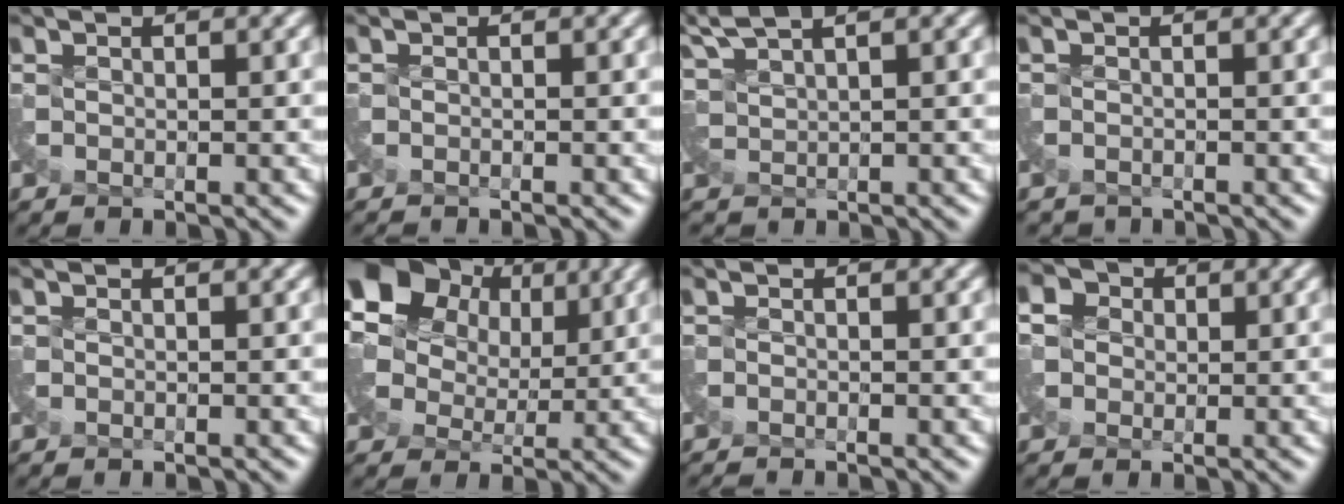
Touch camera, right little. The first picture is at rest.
{"total": 0.8, "force": [-0.7, -0.3, -0.2], "torque": [0.001, -0.013, -0.019]}
{"total": 3.4, "force": [3.3, -0.2, 0.8], "torque": [-0.030, 0.016, 0.071]}
{"total": 1.0, "force": [-0.9, 0.4, -0.2], "torque": [0.003, -0.012, -0.023]}
{"total": 0.0}
{"total": 11.7, "force": [5.6, 7.9, 6.5], "torque": [-0.127, 0.040, 0.084]}
{"total": 1.1, "force": [-1.0, -0.4, -0.2], "torque": [-0.001, -0.016, -0.025]}
{"total": 2.5, "force": [0.2, 2.3, 0.7], "torque": [-0.007, 0.019, -0.002]}